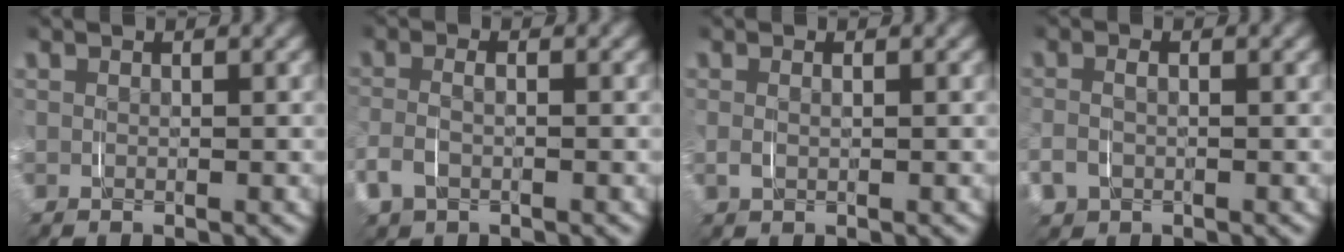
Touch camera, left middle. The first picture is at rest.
{"total": 2.8, "force": [-1.1, 1.8, 1.9], "torque": [-0.061, -0.006, -0.015]}
{"total": 1.0, "force": [0.1, 0.5, 0.8], "torque": [-0.024, -0.001, 0.006]}
{"total": 2.4, "force": [-0.6, 1.8, 1.4], "torque": [-0.049, -0.003, -0.007]}